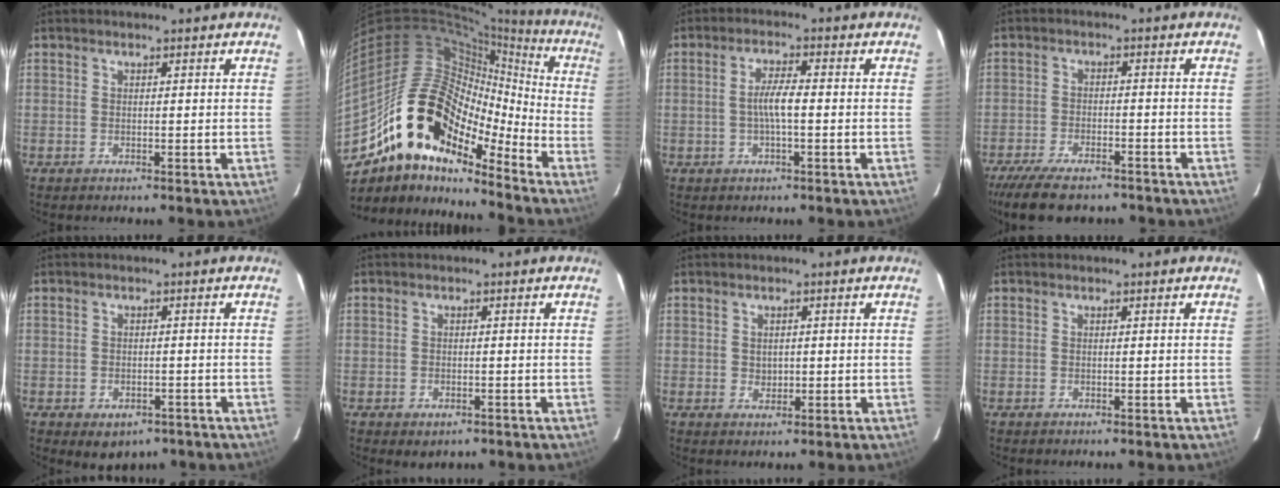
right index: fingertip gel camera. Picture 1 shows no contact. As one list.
[{"total": 20.5, "force": [-13.4, 10.7, 11.3], "torque": [-0.199, 0.020, -0.247]}, {"total": 4.1, "force": [-0.6, 0.6, 4.0], "torque": [-0.076, 0.004, -0.010]}, {"total": 12.5, "force": [-10.2, 4.2, 6.0], "torque": [-0.139, -0.029, -0.167]}, {"total": 5.7, "force": [-3.4, 3.9, 2.5], "torque": [-0.047, -0.005, -0.032]}, {"total": 2.5, "force": [-1.2, 1.9, 1.2], "torque": [-0.023, -0.004, -0.012]}, {"total": 1.3, "force": [0.0, 1.1, 0.6], "torque": [-0.005, 0.003, 0.002]}, {"total": 0.0}]